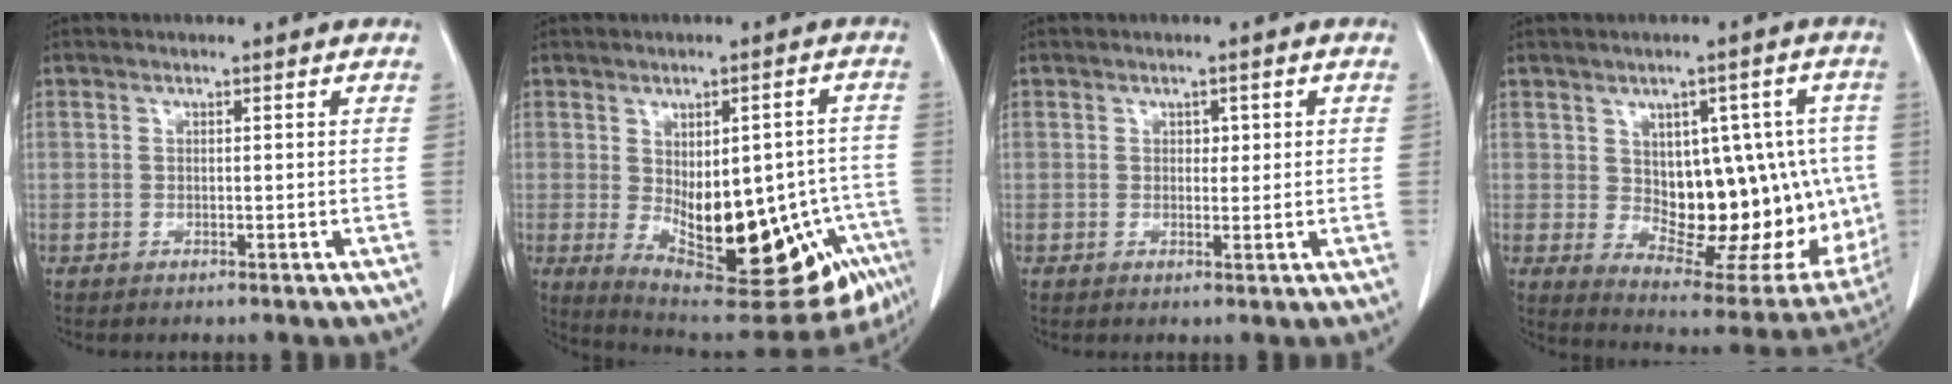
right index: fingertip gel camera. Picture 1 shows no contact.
{"total": 22.6, "force": [-7.6, 8.7, 19.4], "torque": [-0.224, 0.002, -0.079]}
{"total": 1.7, "force": [0.5, 1.0, 1.2], "torque": [-0.013, -0.001, 0.007]}
{"total": 18.4, "force": [0.0, 9.1, 15.9], "torque": [-0.182, 0.013, 0.029]}